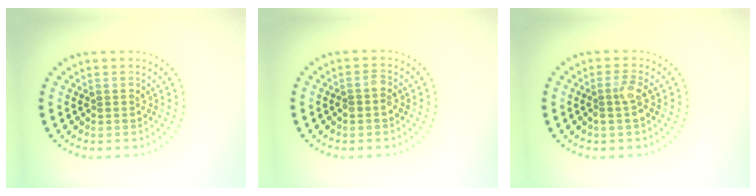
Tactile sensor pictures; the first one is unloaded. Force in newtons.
{"total": 1.1, "press": 1.0, "slide": 0.3}
{"total": 1.6, "press": 1.3, "slide": 0.9}